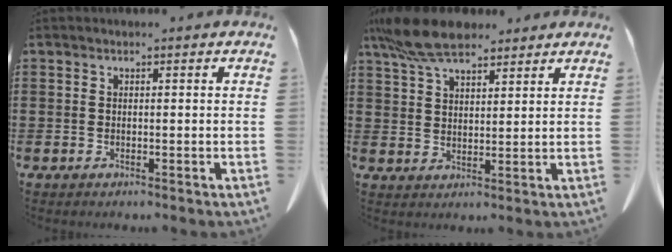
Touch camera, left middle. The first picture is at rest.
{"total": 8.9, "force": [7.1, 2.9, 4.6], "torque": [-0.111, -0.008, 0.136]}